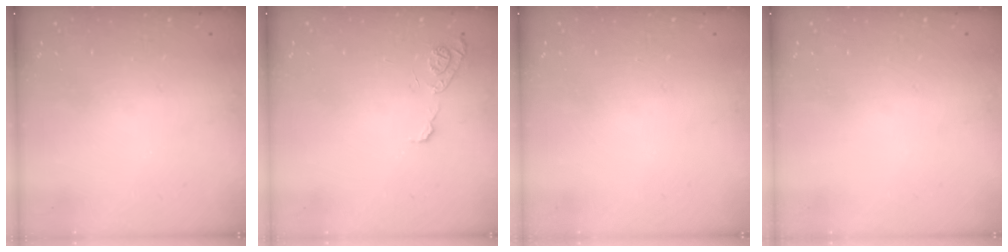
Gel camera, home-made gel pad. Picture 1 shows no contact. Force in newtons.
{"total": 7.6, "press": 7.5, "slide": 0.8}
{"total": 0.0}
{"total": 0.0}